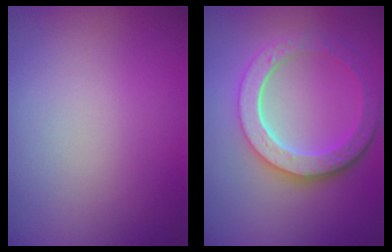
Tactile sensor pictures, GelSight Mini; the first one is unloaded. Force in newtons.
{"total": 6.1, "press": 4.6, "slide": 4.1}